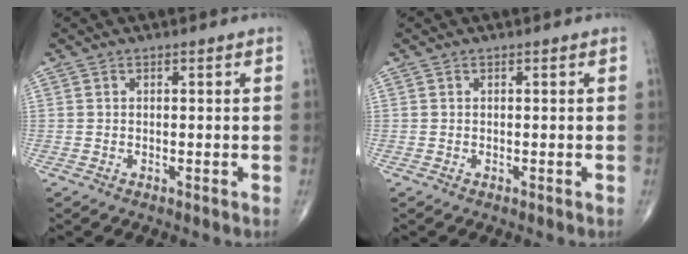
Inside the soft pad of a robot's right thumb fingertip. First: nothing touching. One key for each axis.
{"total": 0.0}